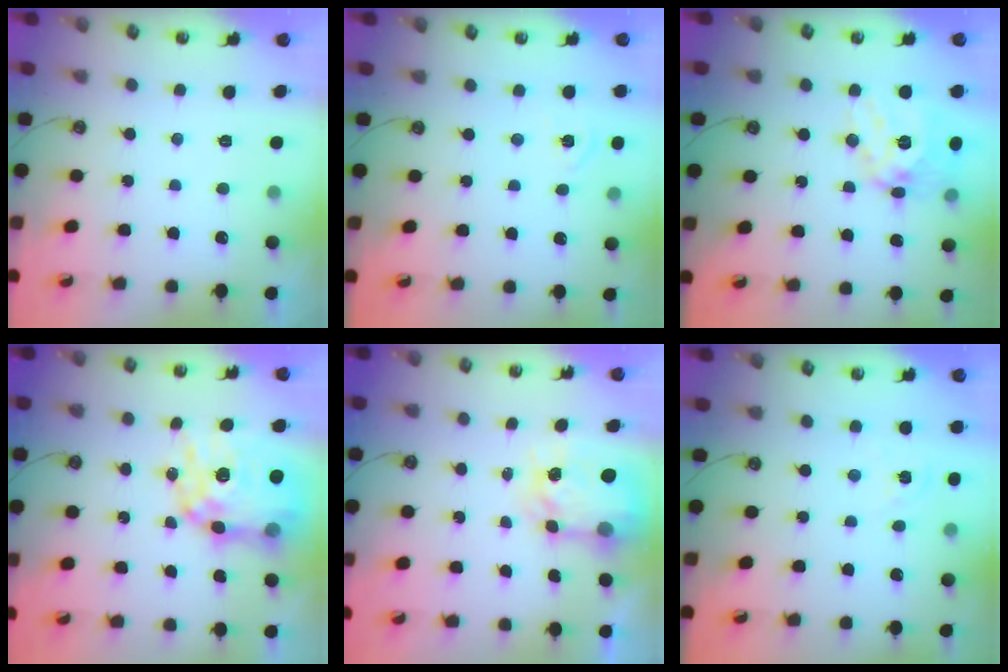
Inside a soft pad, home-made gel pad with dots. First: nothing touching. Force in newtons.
{"total": 3.7, "press": 3.6, "slide": 0.5}
{"total": 15.7, "press": 15.4, "slide": 2.9}
{"total": 19.9, "press": 19.9, "slide": 1.5}
{"total": 5.8, "press": 5.8, "slide": 0.7}
{"total": 2.2, "press": 2.2, "slide": 0.3}